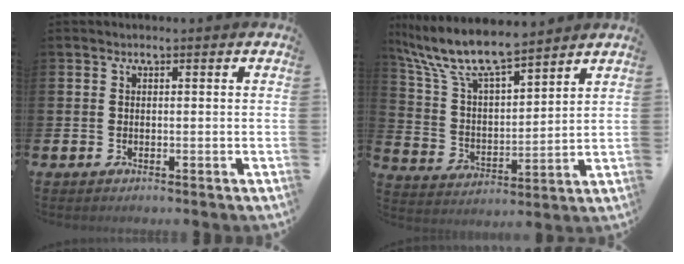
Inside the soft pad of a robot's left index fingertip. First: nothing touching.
{"total": 10.1, "force": [9.0, 1.9, 4.2], "torque": [-0.124, -0.050, 0.159]}